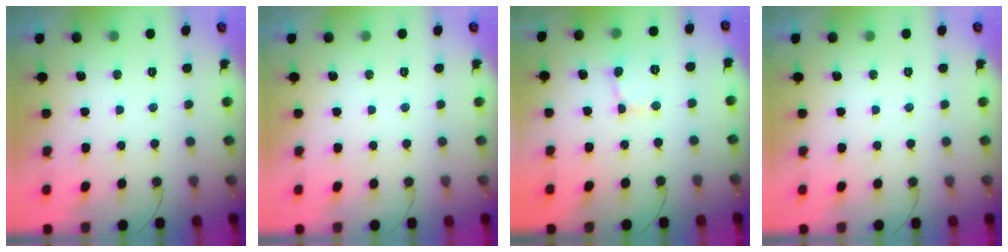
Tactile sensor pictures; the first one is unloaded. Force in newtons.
{"total": 0.0}
{"total": 2.1, "press": 2.1, "slide": 0.2}
{"total": 0.0}